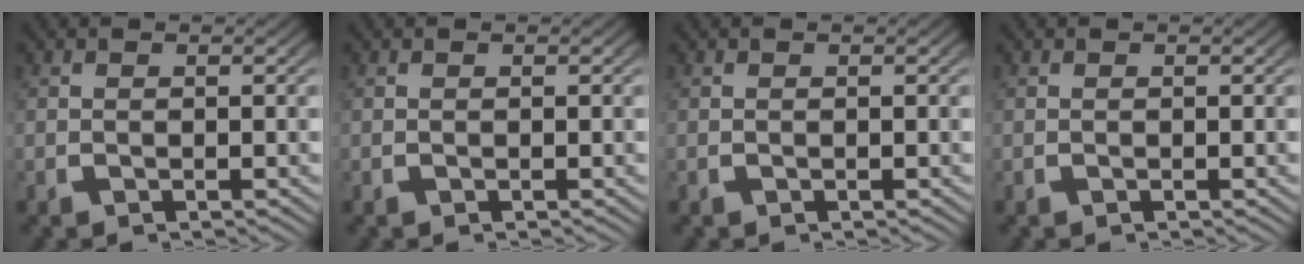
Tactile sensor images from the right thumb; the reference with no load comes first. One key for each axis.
{"total": 0.0}
{"total": 0.0}
{"total": 0.0}